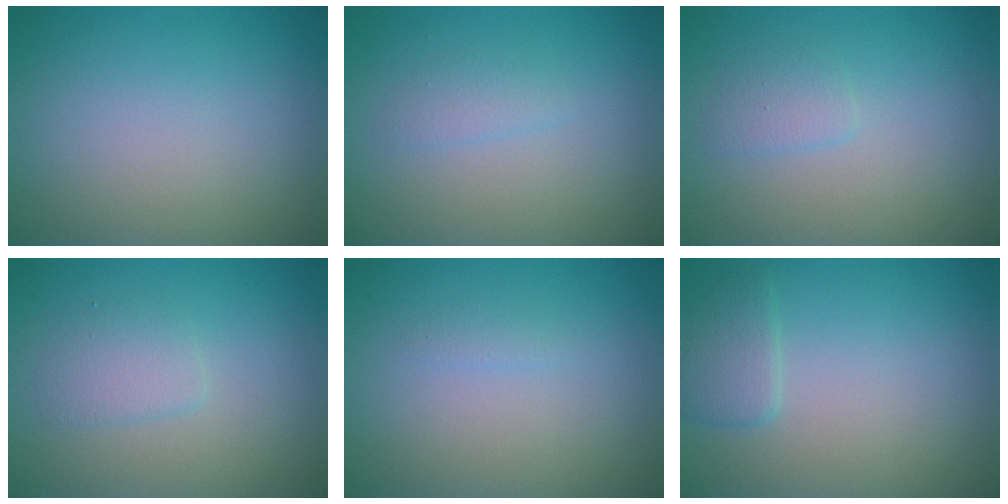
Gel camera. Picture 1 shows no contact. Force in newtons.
{"total": 1.1, "press": 1.1, "slide": 0.1}
{"total": 1.3, "press": 1.3, "slide": 0.1}
{"total": 1.7, "press": 1.7, "slide": 0.1}
{"total": 0.6, "press": 0.6, "slide": 0.0}
{"total": 1.9, "press": 1.9, "slide": 0.1}